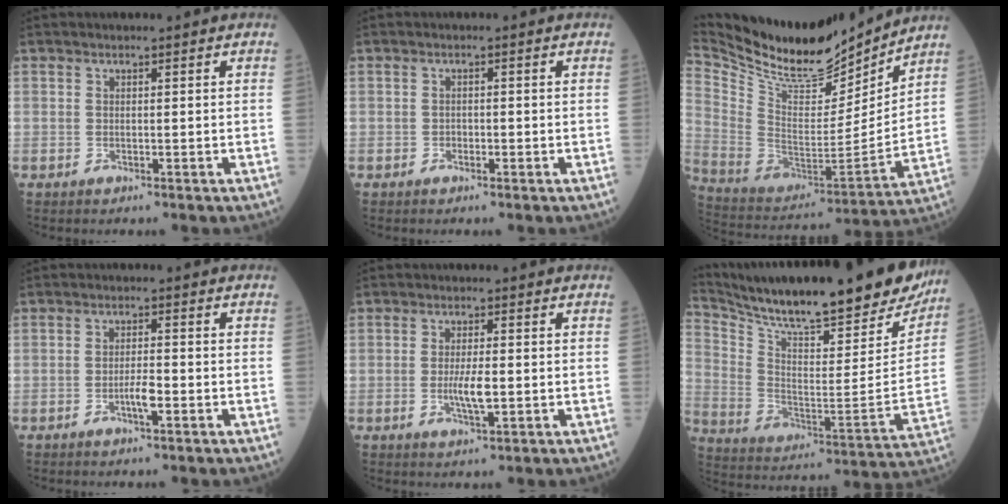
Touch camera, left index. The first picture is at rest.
{"total": 0.7, "force": [-0.5, 0.4, 0.2], "torque": [0.001, 0.000, -0.012]}
{"total": 21.6, "force": [19.8, 4.5, 7.4], "torque": [-0.154, -0.038, 0.337]}
{"total": 2.7, "force": [-1.4, 0.3, 2.3], "torque": [-0.041, -0.002, -0.027]}
{"total": 3.7, "force": [-0.8, 0.7, 3.5], "torque": [-0.070, -0.007, -0.014]}
{"total": 30.5, "force": [26.2, 4.4, 15.1], "torque": [-0.258, -0.070, 0.367]}